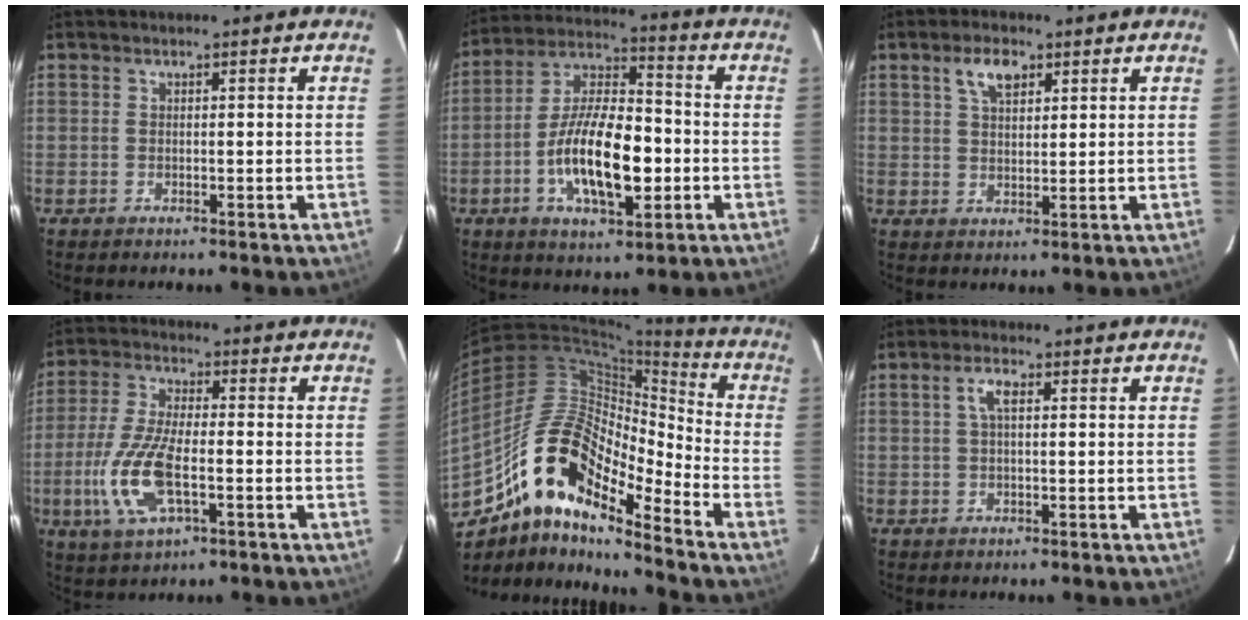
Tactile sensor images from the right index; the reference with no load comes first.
{"total": 16.4, "force": [-3.9, 6.7, 14.5], "torque": [-0.274, 0.005, -0.069]}
{"total": 5.0, "force": [2.7, 2.5, 3.4], "torque": [-0.060, 0.011, 0.049]}
{"total": 12.6, "force": [-3.5, 4.8, 11.1], "torque": [-0.244, -0.007, -0.068]}
{"total": 17.5, "force": [-12.1, 5.6, 11.4], "torque": [-0.189, 0.002, -0.242]}
{"total": 2.8, "force": [0.6, 1.0, 2.6], "torque": [-0.053, 0.008, 0.012]}